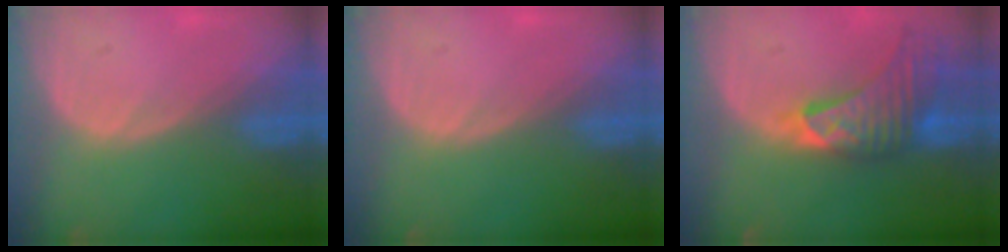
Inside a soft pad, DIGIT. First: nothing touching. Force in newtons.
{"total": 0.0}
{"total": 8.9, "press": 8.3, "slide": 3.4}